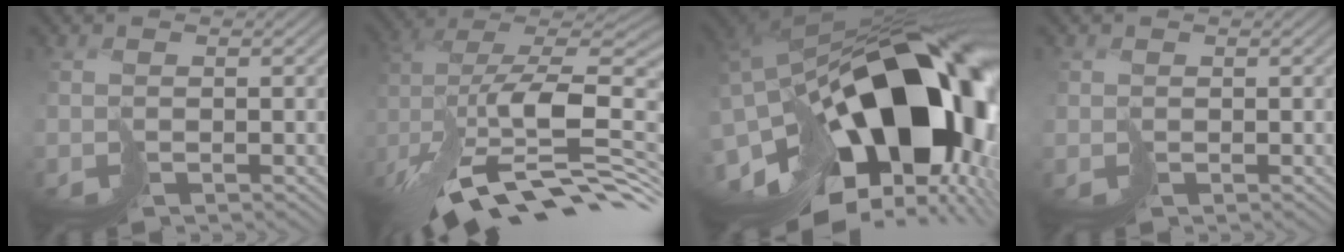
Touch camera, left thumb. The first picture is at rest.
{"total": 13.5, "force": [-5.0, 6.3, 10.9], "torque": [-0.219, 0.006, -0.080]}
{"total": 20.7, "force": [-4.8, 11.8, 16.3], "torque": [-0.317, -0.051, -0.059]}
{"total": 0.9, "force": [0.6, 0.3, -0.7], "torque": [0.016, 0.000, 0.006]}